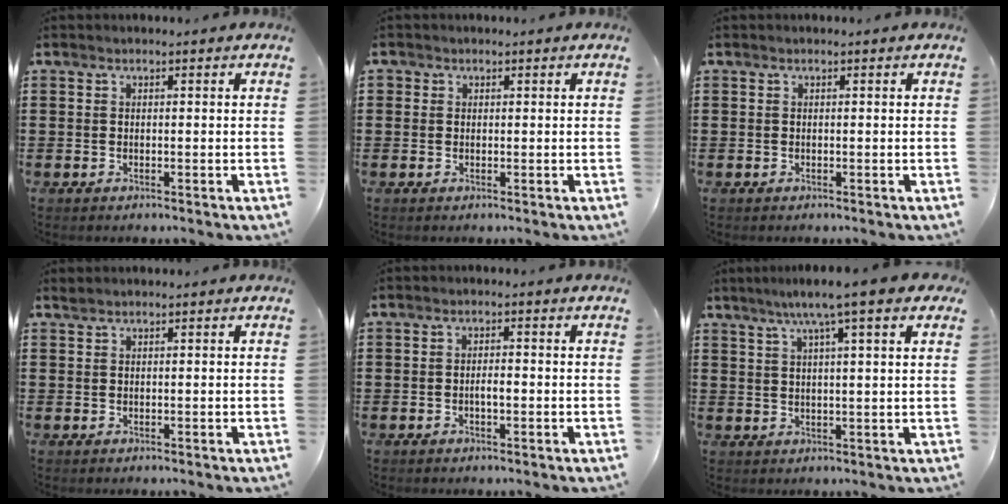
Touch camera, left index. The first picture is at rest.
{"total": 0.7, "force": [0.2, 0.7, 0.1], "torque": [-0.004, 0.006, 0.003]}
{"total": 0.0}
{"total": 0.5, "force": [0.5, 0.0, 0.2], "torque": [-0.006, -0.001, 0.011]}
{"total": 1.7, "force": [-0.5, 0.5, 1.6], "torque": [-0.030, 0.003, -0.009]}
{"total": 6.8, "force": [4.7, 0.1, 5.0], "torque": [-0.109, -0.004, 0.078]}